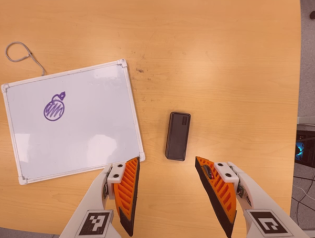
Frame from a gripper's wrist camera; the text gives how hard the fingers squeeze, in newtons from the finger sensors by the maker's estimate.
{"total": 0.0}